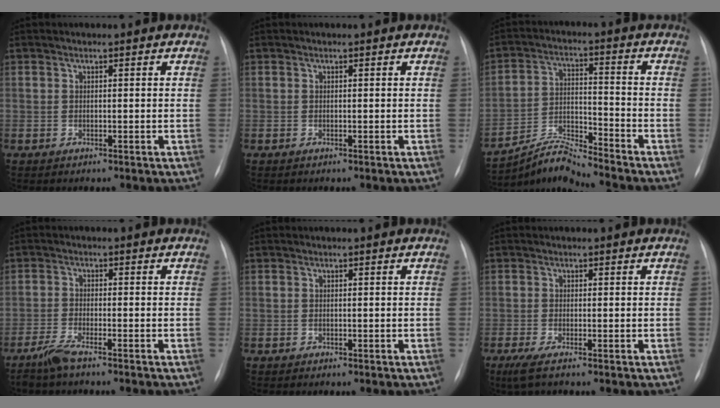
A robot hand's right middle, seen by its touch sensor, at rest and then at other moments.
{"total": 0.0}
{"total": 7.4, "force": [-7.2, -1.4, 0.9], "torque": [-0.029, 0.009, -0.131]}
{"total": 3.3, "force": [-2.7, -0.1, 1.9], "torque": [-0.050, -0.008, -0.059]}
{"total": 0.0}
{"total": 2.1, "force": [-1.2, 0.0, 1.7], "torque": [-0.042, -0.011, -0.025]}